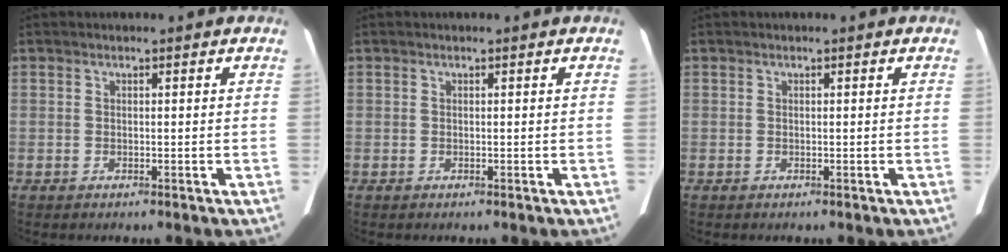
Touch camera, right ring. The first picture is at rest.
{"total": 0.0}
{"total": 0.0}